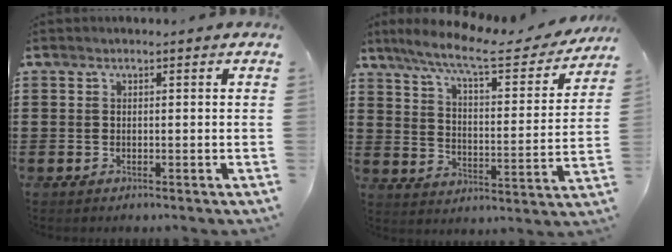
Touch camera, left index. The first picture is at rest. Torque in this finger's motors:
{"motor_torque": [2.14, 0.00, 0.52, 0.21]}